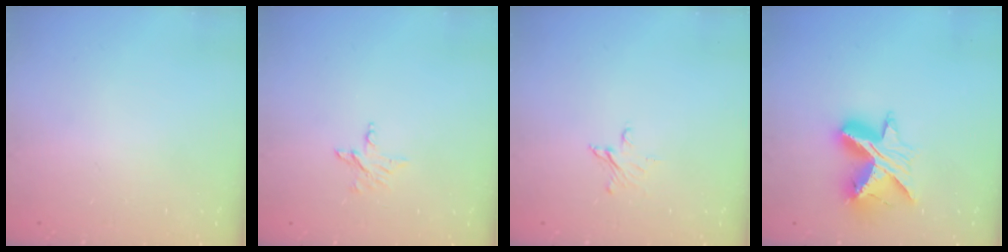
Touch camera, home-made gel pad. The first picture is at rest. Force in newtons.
{"total": 4.0, "press": 4.0, "slide": 0.3}
{"total": 2.9, "press": 2.9, "slide": 0.3}
{"total": 11.0, "press": 11.0, "slide": 0.8}